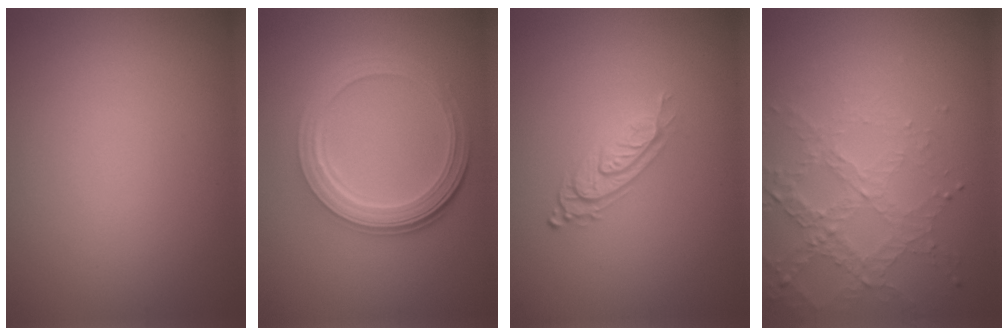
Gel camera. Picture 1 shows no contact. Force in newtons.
{"total": 5.2, "press": 3.7, "slide": 3.6}
{"total": 2.9, "press": 1.9, "slide": 2.1}
{"total": 3.2, "press": 3.0, "slide": 1.2}